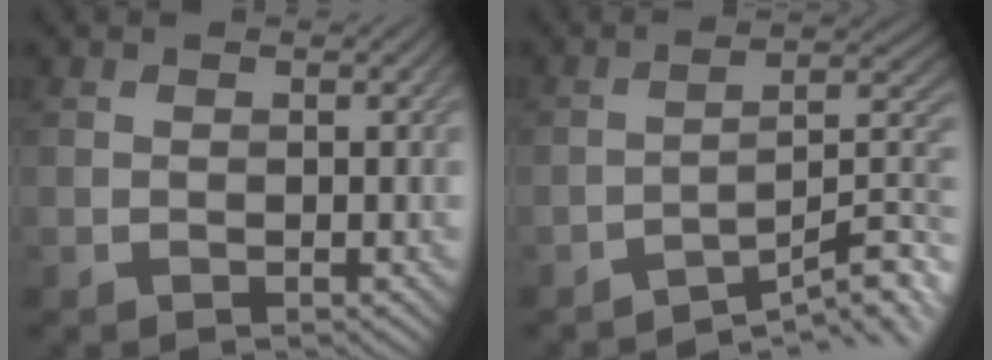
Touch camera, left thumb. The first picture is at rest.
{"total": 8.8, "force": [-6.3, 1.6, 6.1], "torque": [-0.081, 0.011, -0.099]}